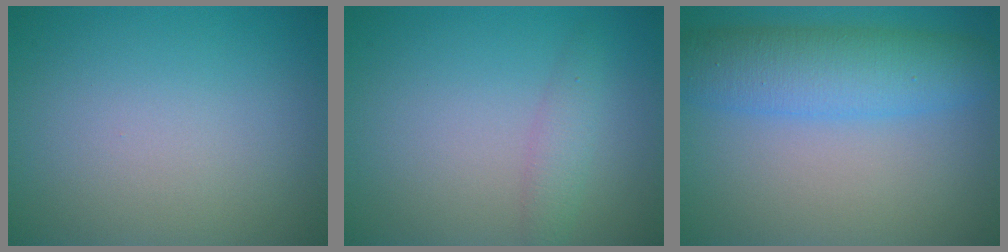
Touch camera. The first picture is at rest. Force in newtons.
{"total": 1.7, "press": 1.7, "slide": 0.1}
{"total": 6.4, "press": 6.4, "slide": 0.1}